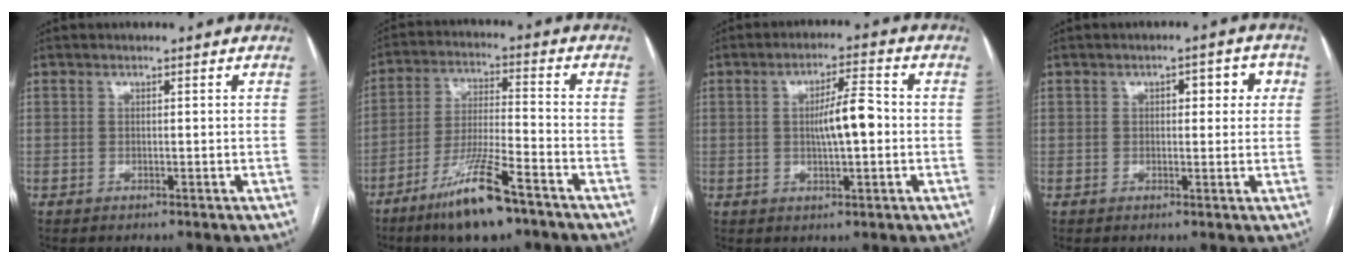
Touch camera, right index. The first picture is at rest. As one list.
[{"total": 12.2, "force": [-8.1, 1.4, 9.0], "torque": [-0.177, -0.024, -0.146]}, {"total": 6.5, "force": [-0.2, 1.1, 6.4], "torque": [-0.111, 0.009, -0.004]}, {"total": 4.4, "force": [1.3, 2.0, 3.7], "torque": [-0.042, 0.020, 0.013]}]